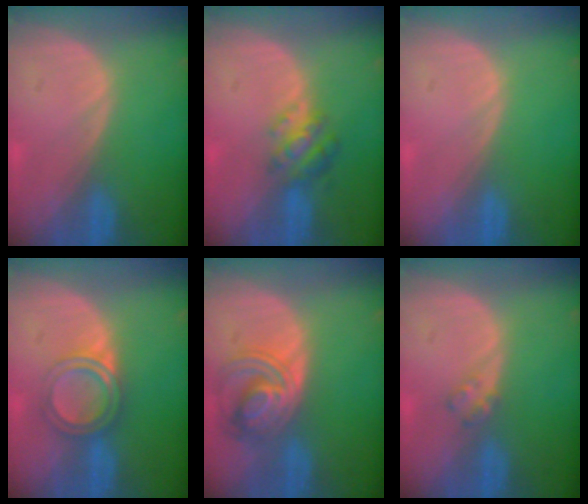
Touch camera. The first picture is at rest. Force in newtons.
{"total": 4.8, "press": 4.5, "slide": 1.6}
{"total": 0.0}
{"total": 4.8, "press": 4.5, "slide": 1.7}
{"total": 6.8, "press": 6.7, "slide": 1.2}
{"total": 1.7, "press": 1.7, "slide": 0.3}